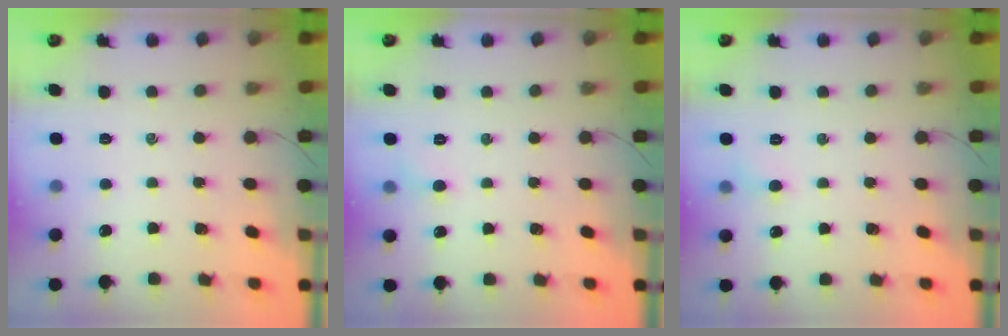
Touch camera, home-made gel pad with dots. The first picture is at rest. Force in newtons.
{"total": 3.7, "press": 3.5, "slide": 1.2}
{"total": 3.7, "press": 3.5, "slide": 1.2}